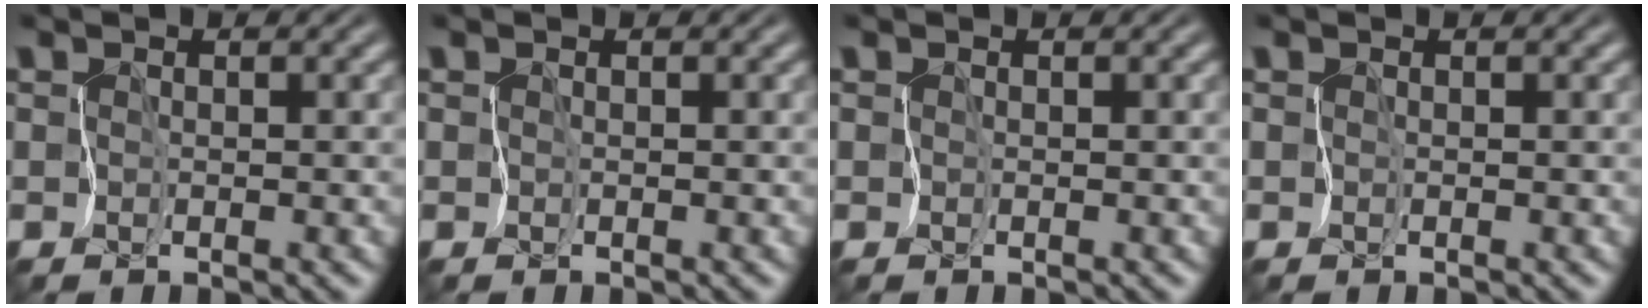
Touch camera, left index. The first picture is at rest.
{"total": 0.0}
{"total": 0.0}
{"total": 0.0}